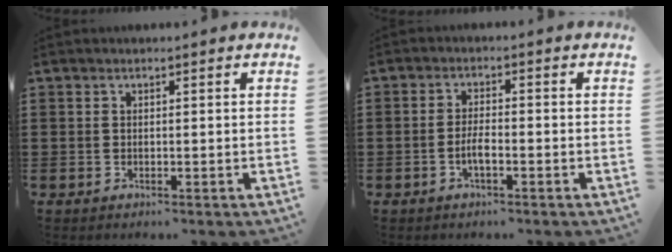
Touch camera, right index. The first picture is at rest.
{"total": 2.7, "force": [-1.1, 0.7, 2.4], "torque": [-0.051, 0.001, -0.023]}